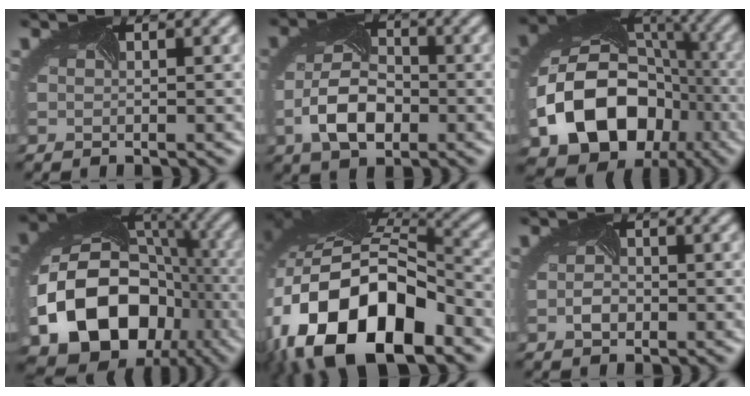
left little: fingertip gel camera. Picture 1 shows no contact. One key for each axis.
{"total": 5.9, "fx": -1.9, "fy": 3.5, "fz": 4.3, "tx": -0.100, "ty": -0.007, "tz": -0.037}
{"total": 17.3, "fx": -5.8, "fy": 13.2, "fz": 9.4, "tx": -0.176, "ty": -0.025, "tz": -0.094}
{"total": 19.4, "fx": -6.0, "fy": 15.0, "fz": 10.7, "tx": -0.204, "ty": -0.043, "tz": -0.098}
{"total": 17.2, "fx": -7.1, "fy": 9.3, "fz": 12.5, "tx": -0.233, "ty": -0.008, "tz": -0.124}
{"total": 1.2, "fx": -0.6, "fy": 0.8, "fz": 0.8, "tx": -0.023, "ty": -0.003, "tz": -0.013}